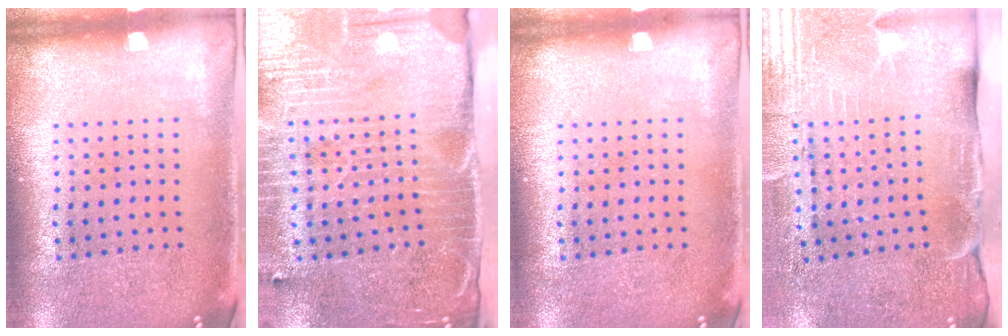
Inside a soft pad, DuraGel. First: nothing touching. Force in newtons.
{"total": 4.5, "press": 3.7, "slide": 2.6}
{"total": 0.0}
{"total": 4.6, "press": 3.8, "slide": 2.6}